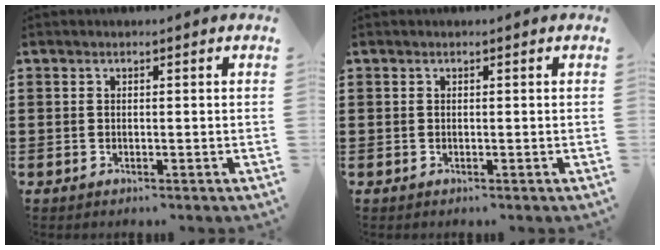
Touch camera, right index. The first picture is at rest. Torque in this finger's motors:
{"motor_torque": [0.00, 0.00, 0.00, 0.00]}